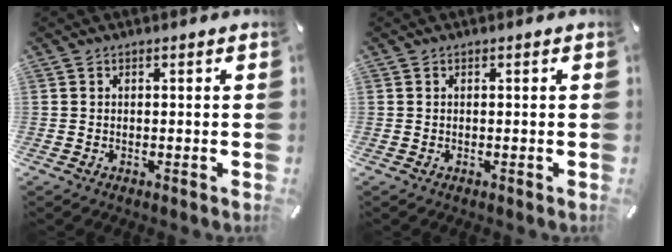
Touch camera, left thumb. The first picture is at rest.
{"total": 0.0}